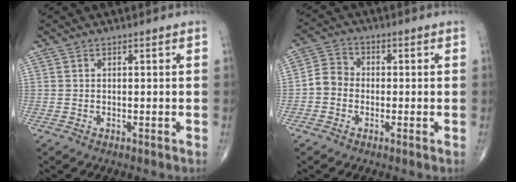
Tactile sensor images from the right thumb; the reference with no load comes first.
{"total": 4.8, "force": [-1.2, 4.1, 2.1], "torque": [-0.024, 0.017, -0.035]}